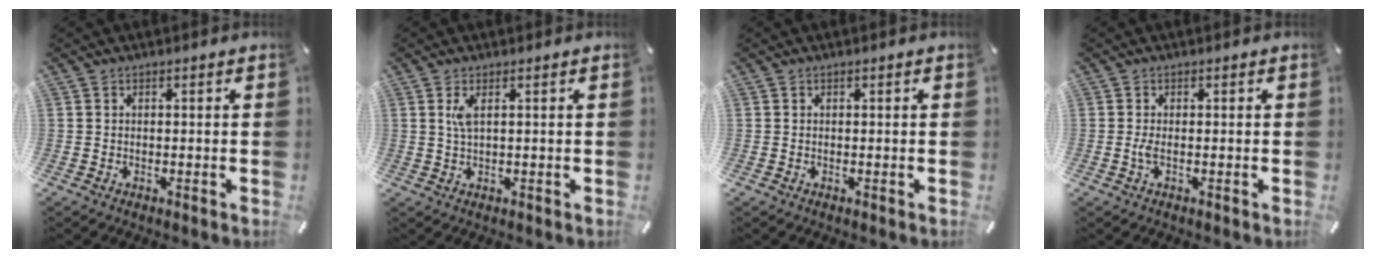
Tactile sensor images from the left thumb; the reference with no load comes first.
{"total": 3.0, "force": [0.8, 0.8, 2.7], "torque": [-0.058, 0.003, 0.013]}
{"total": 0.0}
{"total": 1.7, "force": [-0.2, 0.3, 1.7], "torque": [-0.039, -0.007, -0.006]}